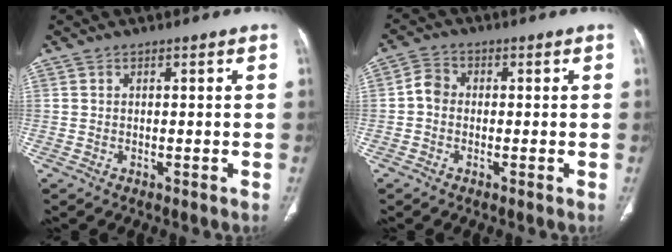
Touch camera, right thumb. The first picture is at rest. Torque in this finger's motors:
{"motor_torque": [0.03, 0.15, 0.41, -0.35, -0.01]}